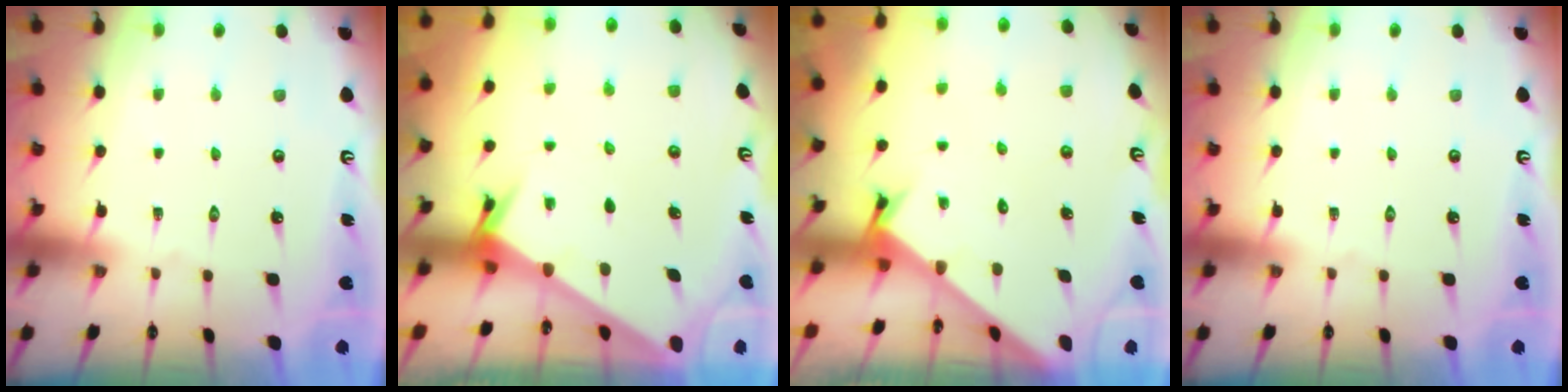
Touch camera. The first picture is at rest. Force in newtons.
{"total": 2.6, "press": 2.6, "slide": 0.2}
{"total": 2.3, "press": 2.3, "slide": 0.2}
{"total": 0.0}